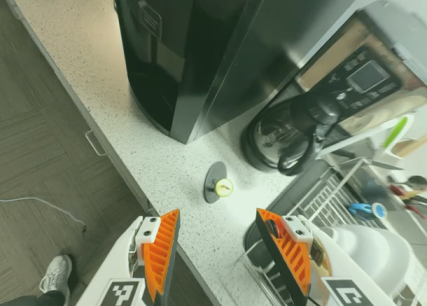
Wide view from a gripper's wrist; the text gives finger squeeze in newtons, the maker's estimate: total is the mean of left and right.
{"total": 0.0}